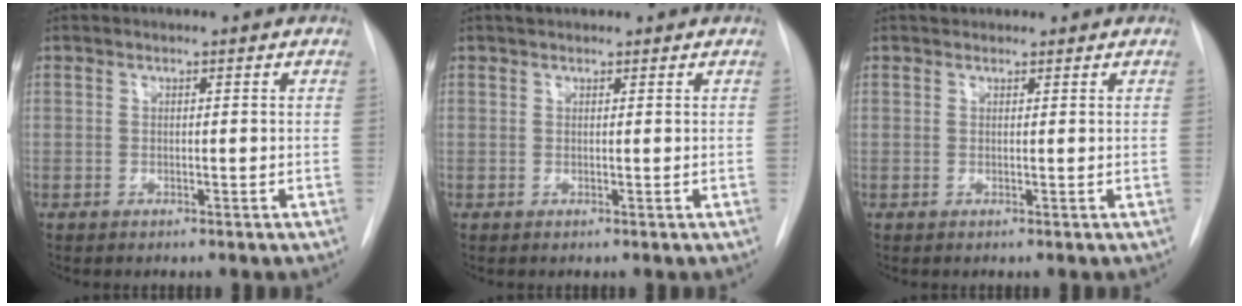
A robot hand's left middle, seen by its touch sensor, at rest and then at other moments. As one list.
[{"total": 1.7, "force": [1.5, 0.7, 0.6], "torque": [-0.014, 0.018, 0.023]}, {"total": 1.5, "force": [1.3, 0.8, 0.2], "torque": [-0.003, 0.013, 0.018]}]